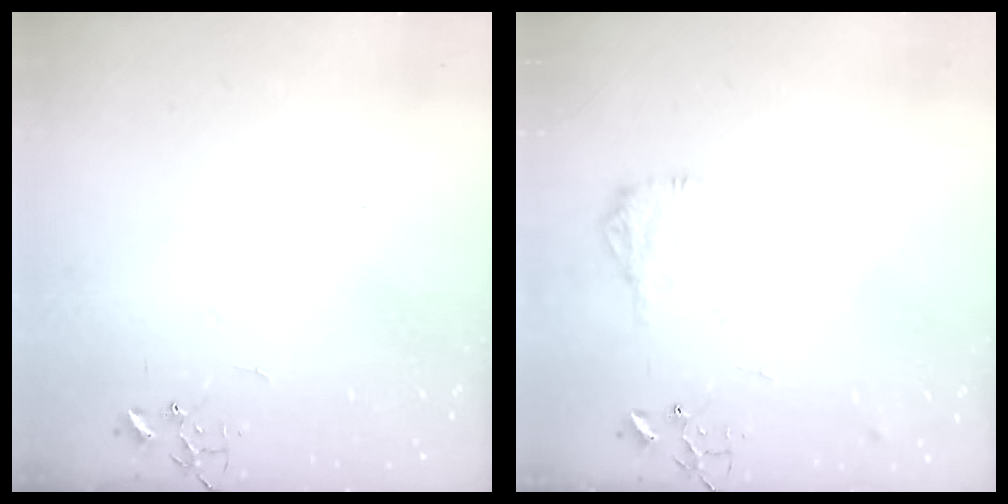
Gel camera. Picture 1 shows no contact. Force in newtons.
{"total": 9.5, "press": 9.5, "slide": 0.4}